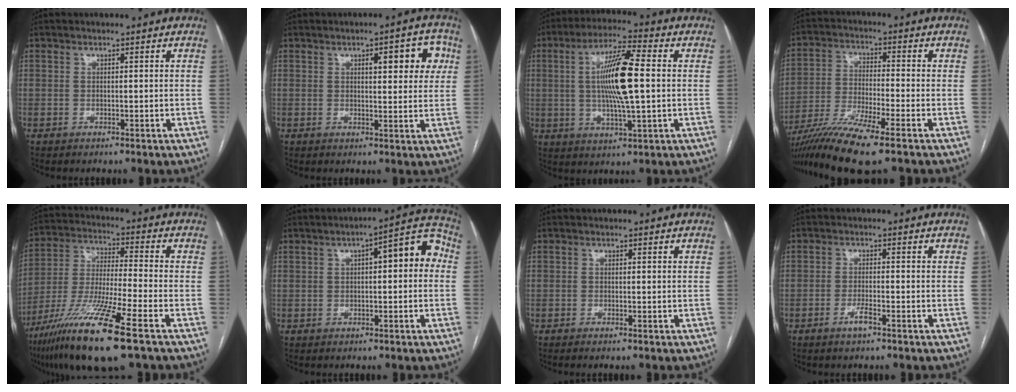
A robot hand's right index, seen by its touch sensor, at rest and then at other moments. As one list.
[{"total": 7.2, "force": [2.5, 2.3, 6.4], "torque": [-0.072, 0.014, 0.027]}, {"total": 12.3, "force": [0.8, 1.4, 12.2], "torque": [-0.227, 0.005, 0.012]}, {"total": 12.3, "force": [-8.5, 0.1, 8.8], "torque": [-0.170, -0.030, -0.155]}, {"total": 17.4, "force": [-10.0, 0.4, 14.3], "torque": [-0.295, -0.048, -0.186]}, {"total": 8.7, "force": [1.1, 2.4, 8.3], "torque": [-0.103, 0.041, 0.008]}, {"total": 0.7, "force": [-0.5, -0.1, 0.6], "torque": [-0.012, 0.000, -0.010]}, {"total": 2.5, "force": [-1.6, 0.1, 1.9], "torque": [-0.038, -0.002, -0.031]}]